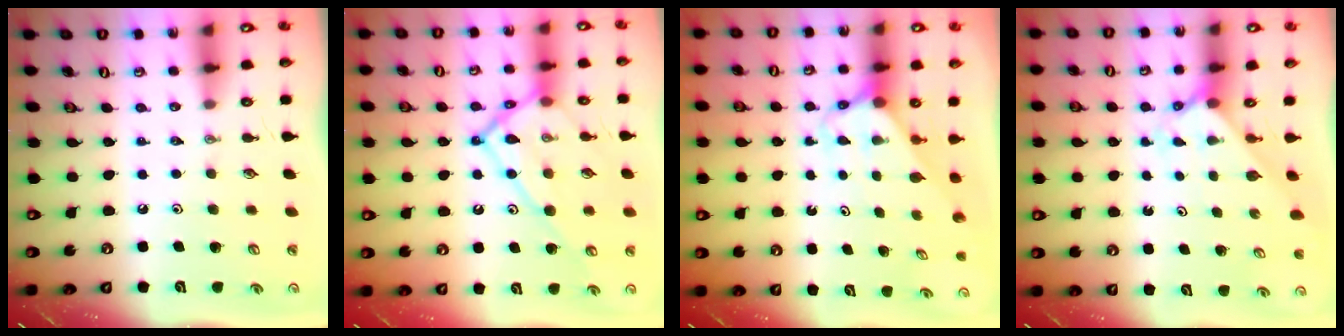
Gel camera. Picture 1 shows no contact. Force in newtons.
{"total": 17.1, "press": 17.0, "slide": 2.0}
{"total": 2.5, "press": 2.5, "slide": 0.2}
{"total": 2.2, "press": 2.2, "slide": 0.2}